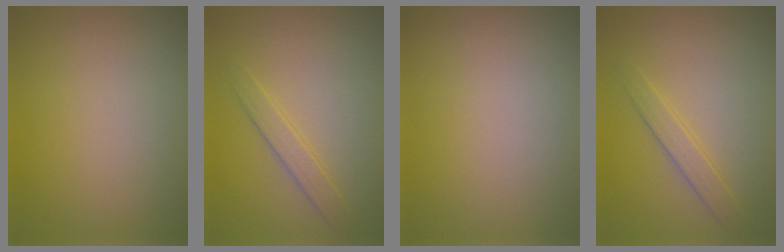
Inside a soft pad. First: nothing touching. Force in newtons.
{"total": 1.7, "press": 1.7, "slide": 0.1}
{"total": 0.0}
{"total": 1.7, "press": 1.7, "slide": 0.1}